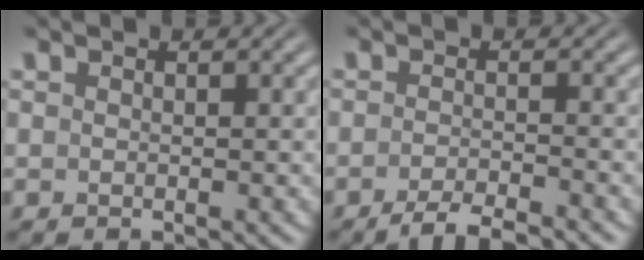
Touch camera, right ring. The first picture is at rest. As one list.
[{"total": 3.4, "force": [-3.2, 0.2, 1.3], "torque": [-0.024, -0.004, -0.052]}]